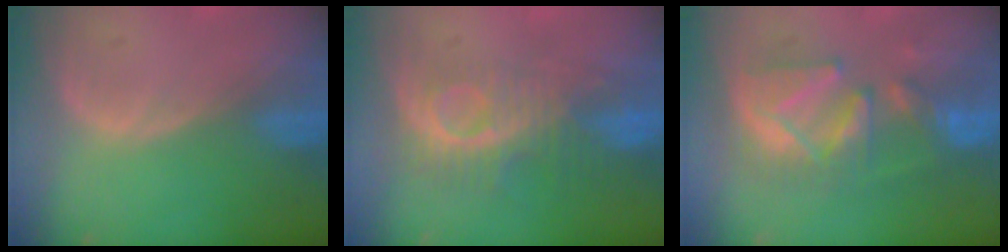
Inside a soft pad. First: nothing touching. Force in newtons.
{"total": 9.4, "press": 8.2, "slide": 4.5}
{"total": 9.0, "press": 9.0, "slide": 0.4}